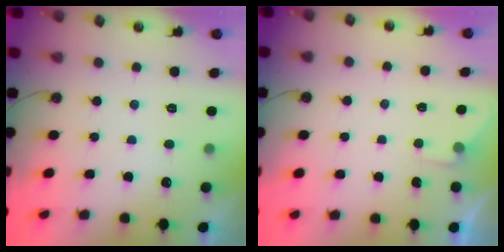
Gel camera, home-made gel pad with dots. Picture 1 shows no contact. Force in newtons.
{"total": 2.9, "press": 2.8, "slide": 0.4}